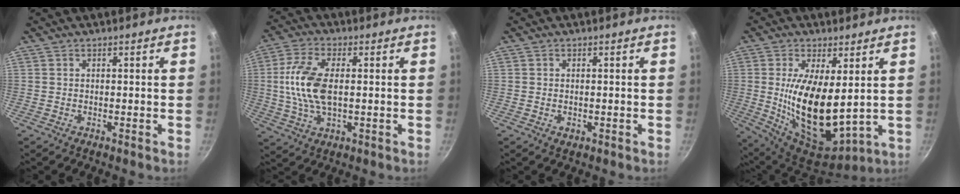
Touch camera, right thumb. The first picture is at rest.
{"total": 11.2, "force": [0.6, 5.7, 9.6], "torque": [-0.195, 0.009, 0.006]}
{"total": 1.3, "force": [-0.3, 0.9, 0.9], "torque": [-0.013, 0.000, -0.004]}
{"total": 16.9, "force": [1.7, 7.5, 15.1], "torque": [-0.265, -0.037, 0.047]}